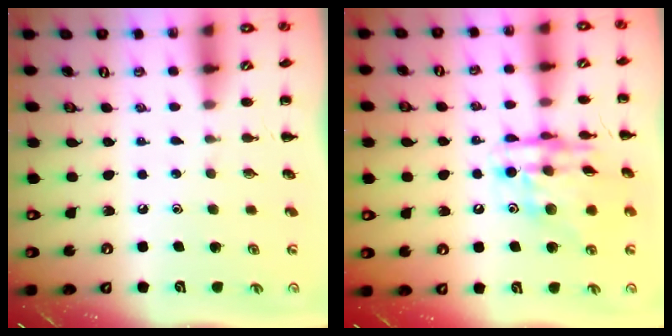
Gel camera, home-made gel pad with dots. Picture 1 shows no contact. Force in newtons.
{"total": 14.9, "press": 14.4, "slide": 3.9}